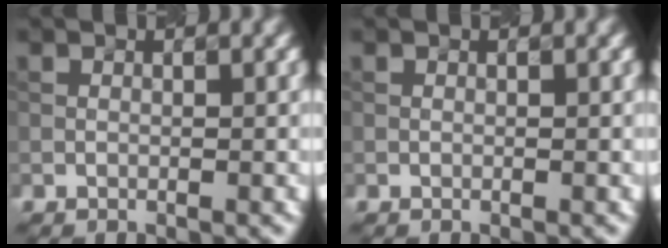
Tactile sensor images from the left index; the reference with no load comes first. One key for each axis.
{"total": 0.0}